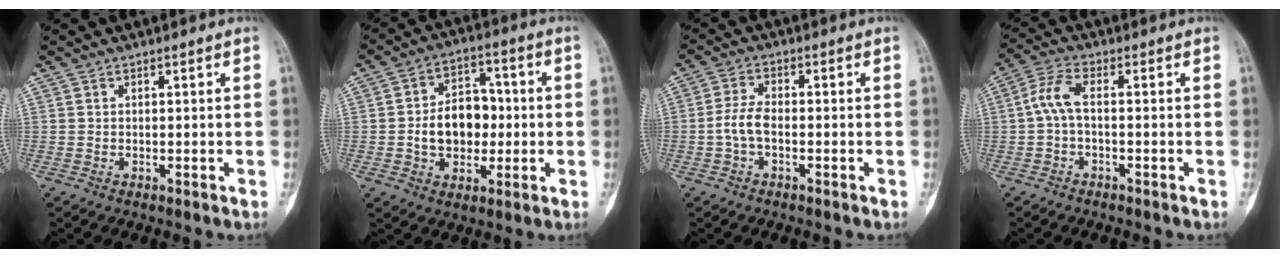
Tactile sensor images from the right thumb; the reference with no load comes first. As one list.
[{"total": 11.6, "force": [-0.8, 8.4, 7.9], "torque": [-0.090, 0.026, -0.014]}, {"total": 4.6, "force": [-1.2, 2.4, 3.7], "torque": [-0.076, 0.018, -0.028]}, {"total": 5.1, "force": [-0.5, 2.0, 4.6], "torque": [-0.108, 0.020, -0.017]}]